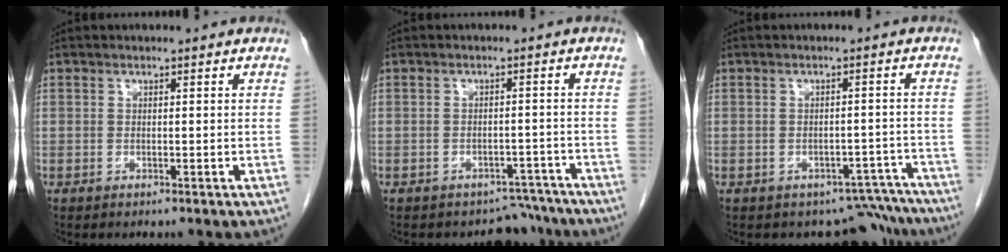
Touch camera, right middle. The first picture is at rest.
{"total": 5.5, "force": [-4.9, 2.5, -0.7], "torque": [0.022, 0.023, -0.058]}
{"total": 8.6, "force": [-7.9, 3.5, -0.3], "torque": [0.034, 0.031, -0.085]}